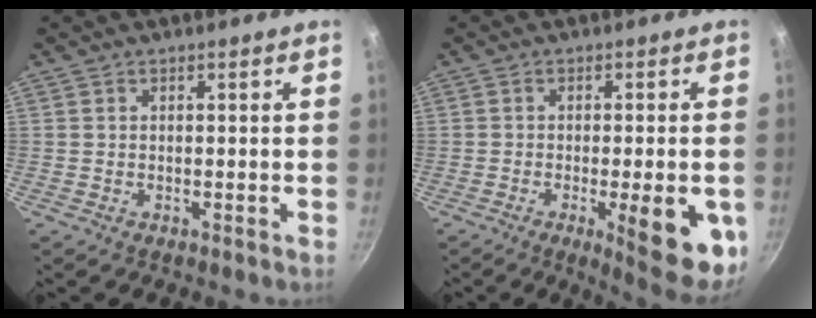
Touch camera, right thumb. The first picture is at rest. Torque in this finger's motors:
{"motor_torque": [1.59, 1.71, 1.59, -0.28, 0.33]}